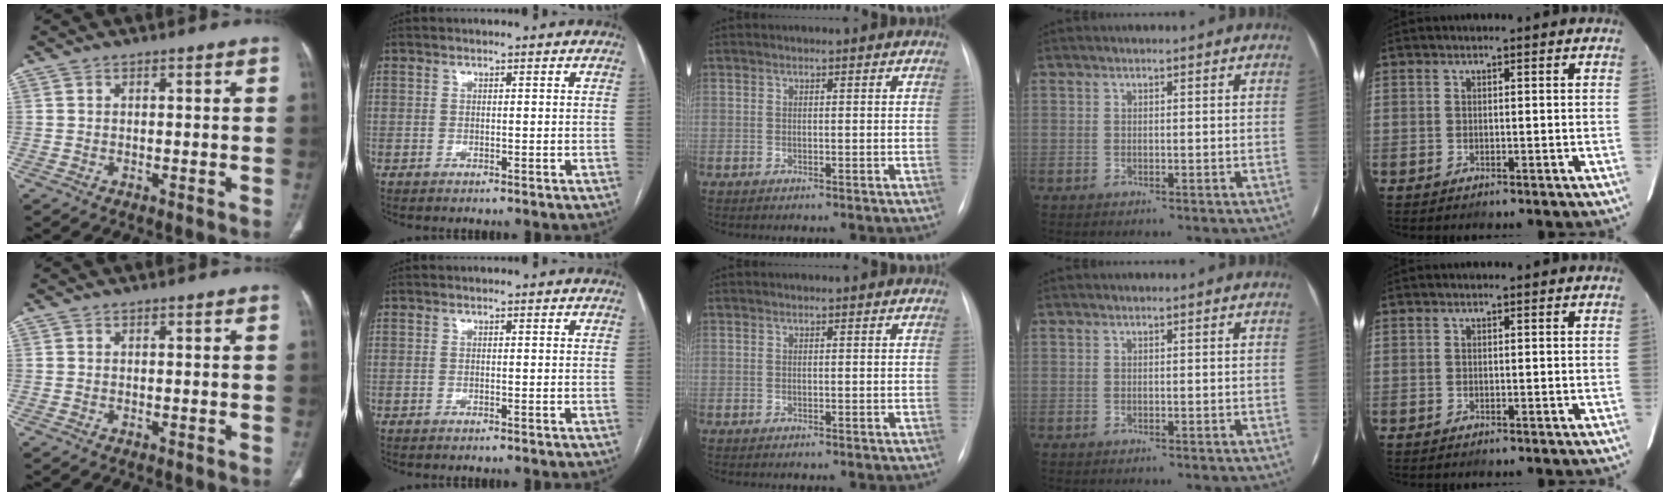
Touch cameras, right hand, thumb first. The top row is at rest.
{}